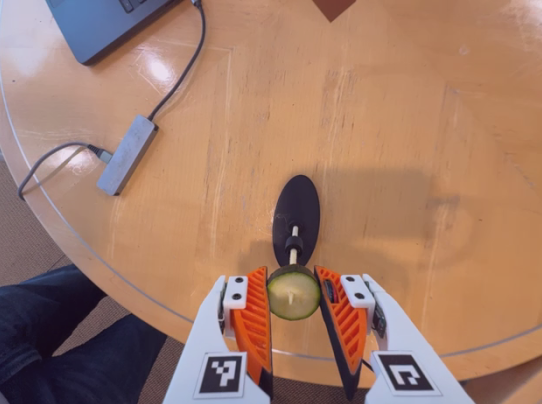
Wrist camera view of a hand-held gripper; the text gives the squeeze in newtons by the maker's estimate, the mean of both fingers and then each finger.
{"total": 7.7, "left": 7.3, "right": 8.1}